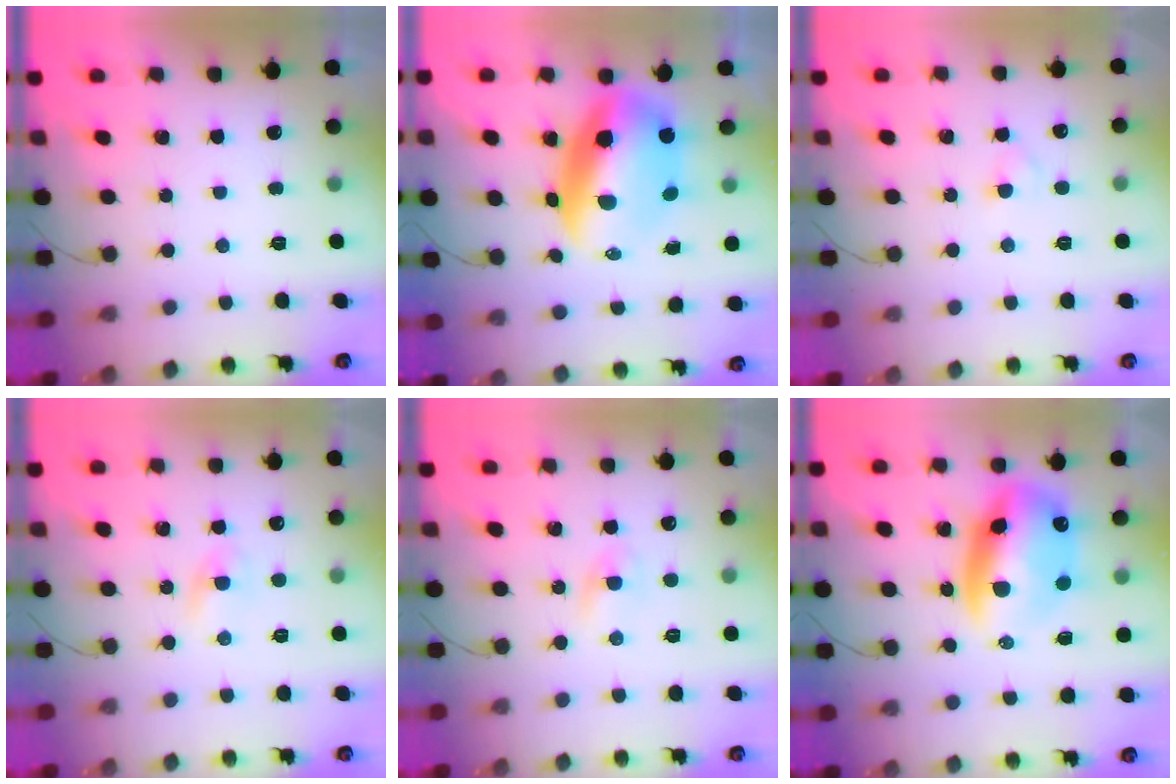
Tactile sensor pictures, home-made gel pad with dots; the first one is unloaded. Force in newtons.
{"total": 14.9, "press": 14.4, "slide": 3.8}
{"total": 2.2, "press": 2.0, "slide": 0.8}
{"total": 1.3, "press": 1.2, "slide": 0.5}
{"total": 1.3, "press": 1.2, "slide": 0.5}
{"total": 14.2, "press": 13.7, "slide": 3.7}